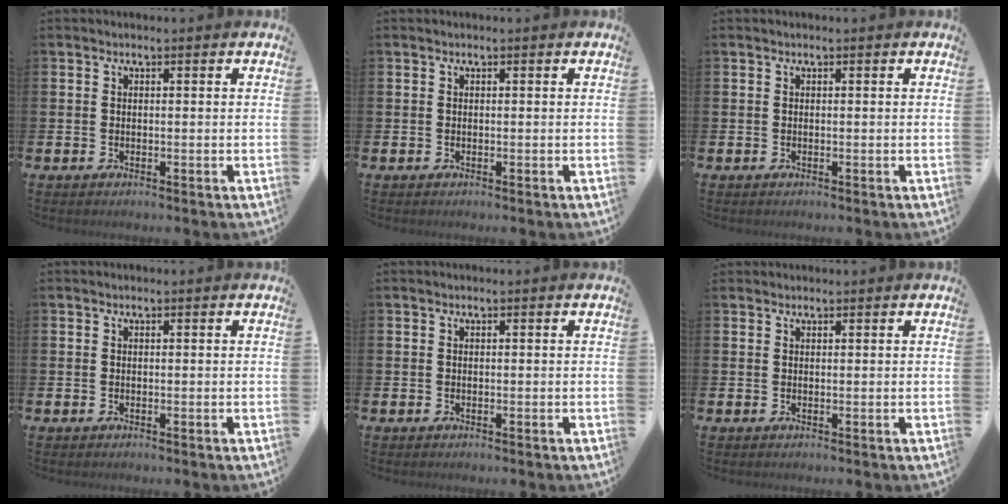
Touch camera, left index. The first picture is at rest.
{"total": 0.0}
{"total": 0.0}
{"total": 0.0}
{"total": 0.0}
{"total": 0.7, "force": [0.7, 0.2, 0.0], "torque": [0.014, -0.004, 0.011]}